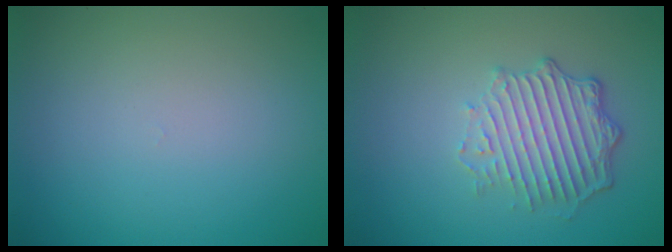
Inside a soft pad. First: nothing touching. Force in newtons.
{"total": 4.1, "press": 3.2, "slide": 2.5}